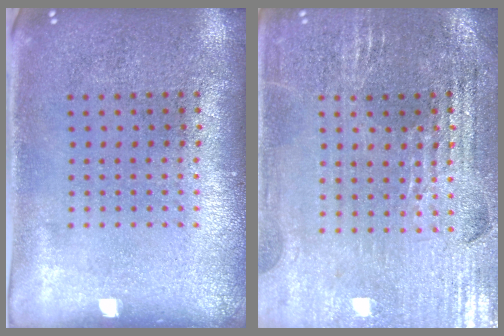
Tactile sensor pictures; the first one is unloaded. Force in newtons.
{"total": 2.9, "press": 2.8, "slide": 0.4}